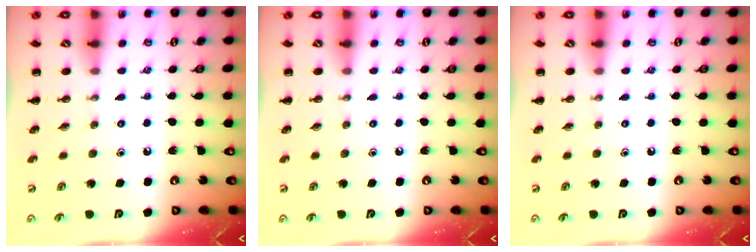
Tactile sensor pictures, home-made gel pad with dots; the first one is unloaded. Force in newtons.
{"total": 0.0}
{"total": 0.0}